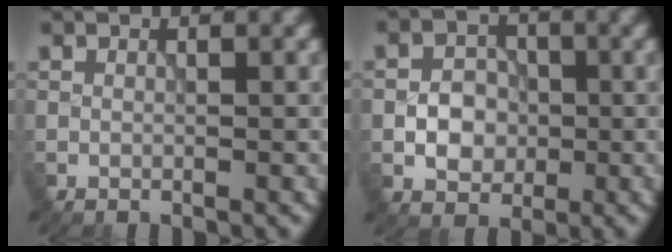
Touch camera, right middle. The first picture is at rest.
{"total": 3.5, "force": [-0.6, 2.8, 1.9], "torque": [-0.028, 0.001, -0.012]}